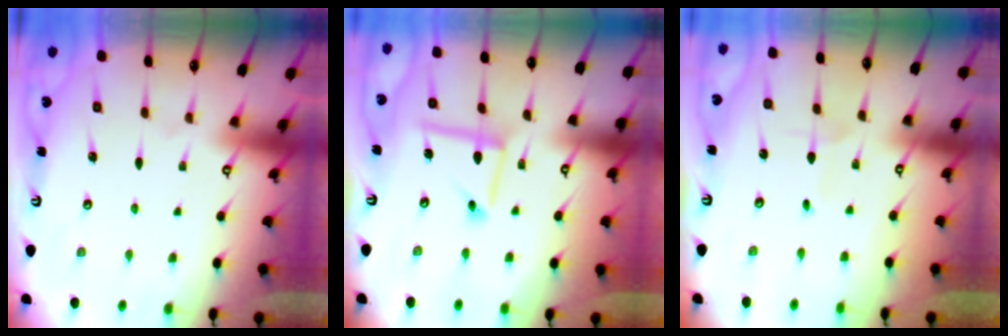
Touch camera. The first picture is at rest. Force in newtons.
{"total": 9.8, "press": 9.8, "slide": 0.9}
{"total": 1.1, "press": 1.1, "slide": 0.1}